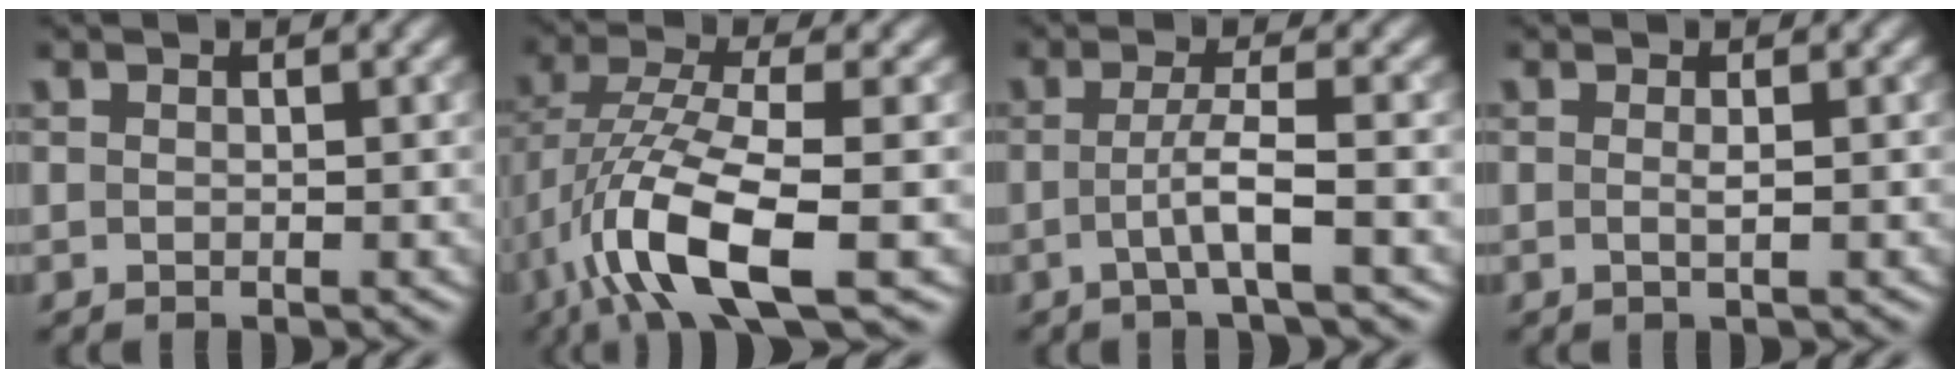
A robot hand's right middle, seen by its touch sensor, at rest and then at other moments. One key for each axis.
{"total": 9.6, "fx": -4.2, "fy": 2.8, "fz": 8.2, "tx": -0.161, "ty": 0.003, "tz": -0.083}
{"total": 3.3, "fx": -0.8, "fy": 0.5, "fz": 3.2, "tx": -0.054, "ty": 0.002, "tz": -0.022}
{"total": 1.1, "fx": 0.0, "fy": 0.2, "fz": 1.1, "tx": -0.016, "ty": -0.002, "tz": -0.005}